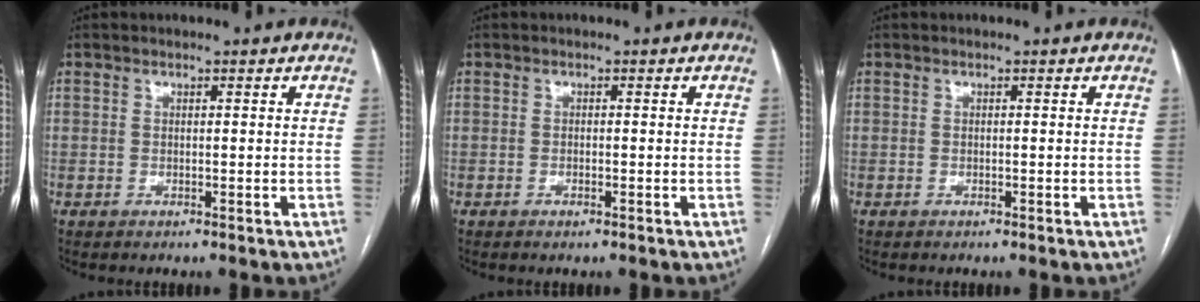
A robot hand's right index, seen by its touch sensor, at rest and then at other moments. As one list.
[{"total": 0.6, "force": [-0.4, 0.1, 0.4], "torque": [-0.008, -0.001, -0.004]}, {"total": 0.0}]